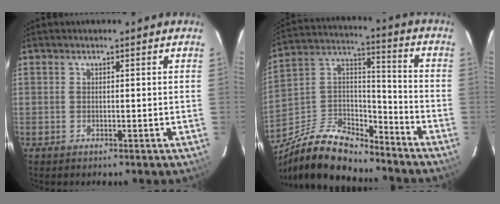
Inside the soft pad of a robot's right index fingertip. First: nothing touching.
{"total": 18.1, "force": [-13.9, 6.9, 9.4], "torque": [-0.207, 0.018, -0.252]}